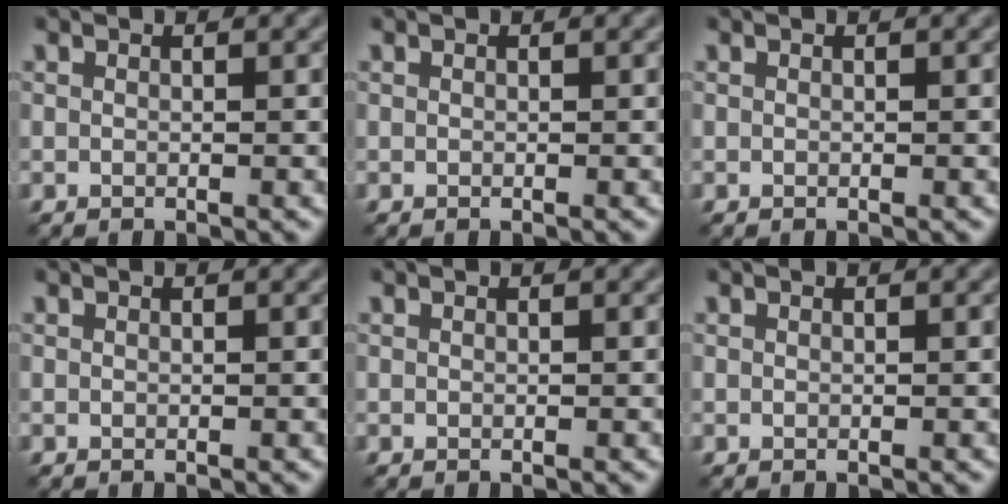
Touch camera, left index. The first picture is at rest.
{"total": 0.0}
{"total": 0.0}
{"total": 0.0}
{"total": 0.0}
{"total": 0.0}